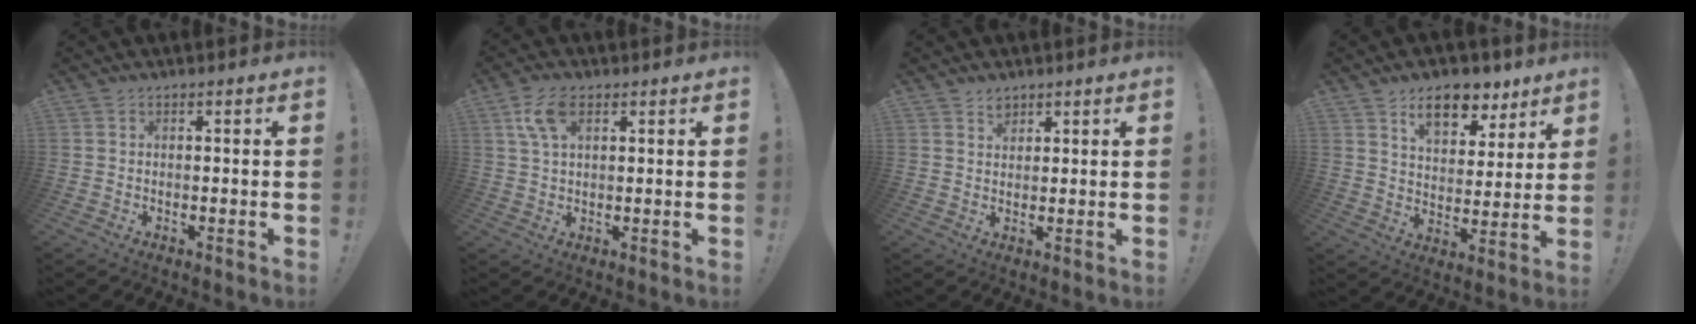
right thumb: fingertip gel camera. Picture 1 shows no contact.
{"total": 7.6, "force": [3.3, 3.7, 5.8], "torque": [-0.097, -0.001, 0.062]}
{"total": 2.6, "force": [2.0, 1.5, 0.5], "torque": [0.004, -0.013, 0.033]}
{"total": 12.2, "force": [8.2, 6.6, 6.1], "torque": [-0.077, -0.048, 0.147]}